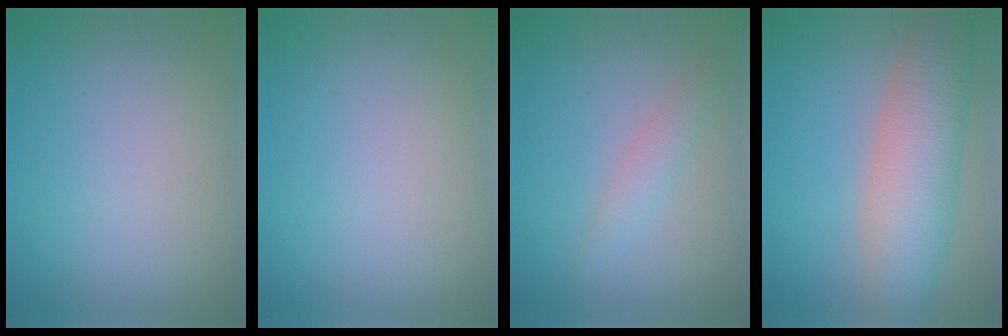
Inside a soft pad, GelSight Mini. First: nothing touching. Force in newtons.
{"total": 0.0}
{"total": 1.6, "press": 1.6, "slide": 0.1}
{"total": 7.5, "press": 7.5, "slide": 0.4}